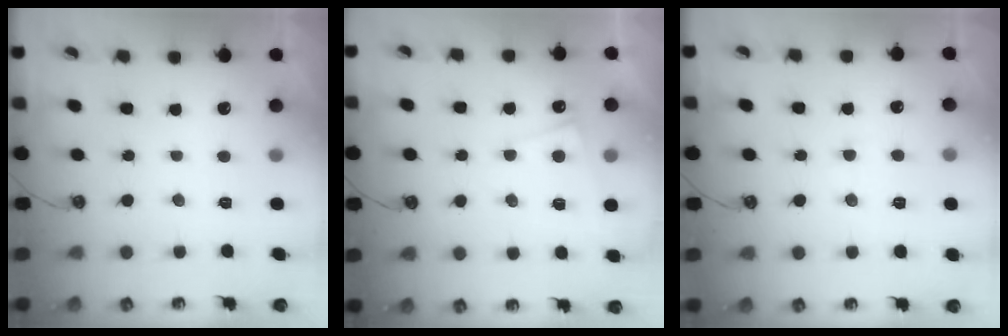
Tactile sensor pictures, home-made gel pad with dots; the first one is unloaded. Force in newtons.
{"total": 4.2, "press": 4.2, "slide": 0.4}
{"total": 2.2, "press": 2.2, "slide": 0.4}